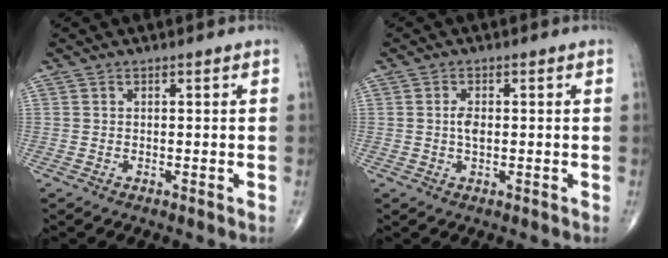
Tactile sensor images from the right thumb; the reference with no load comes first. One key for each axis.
{"total": 2.4, "fx": 0.0, "fy": 1.2, "fz": 2.0, "tx": -0.037, "ty": 0.001, "tz": -0.002}